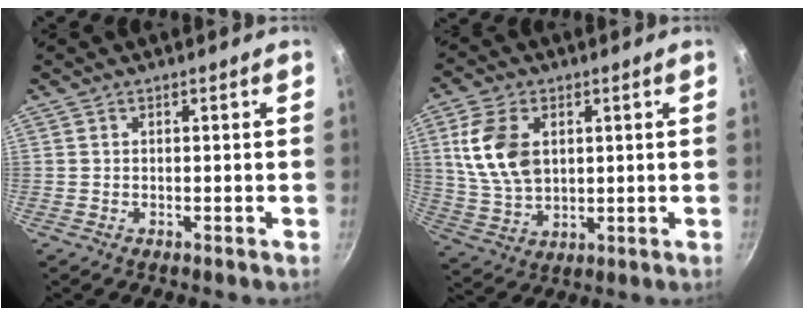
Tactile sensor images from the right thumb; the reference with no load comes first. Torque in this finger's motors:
{"motor_torque": [-0.53, 1.05, 1.13, 0.14, 0.34]}